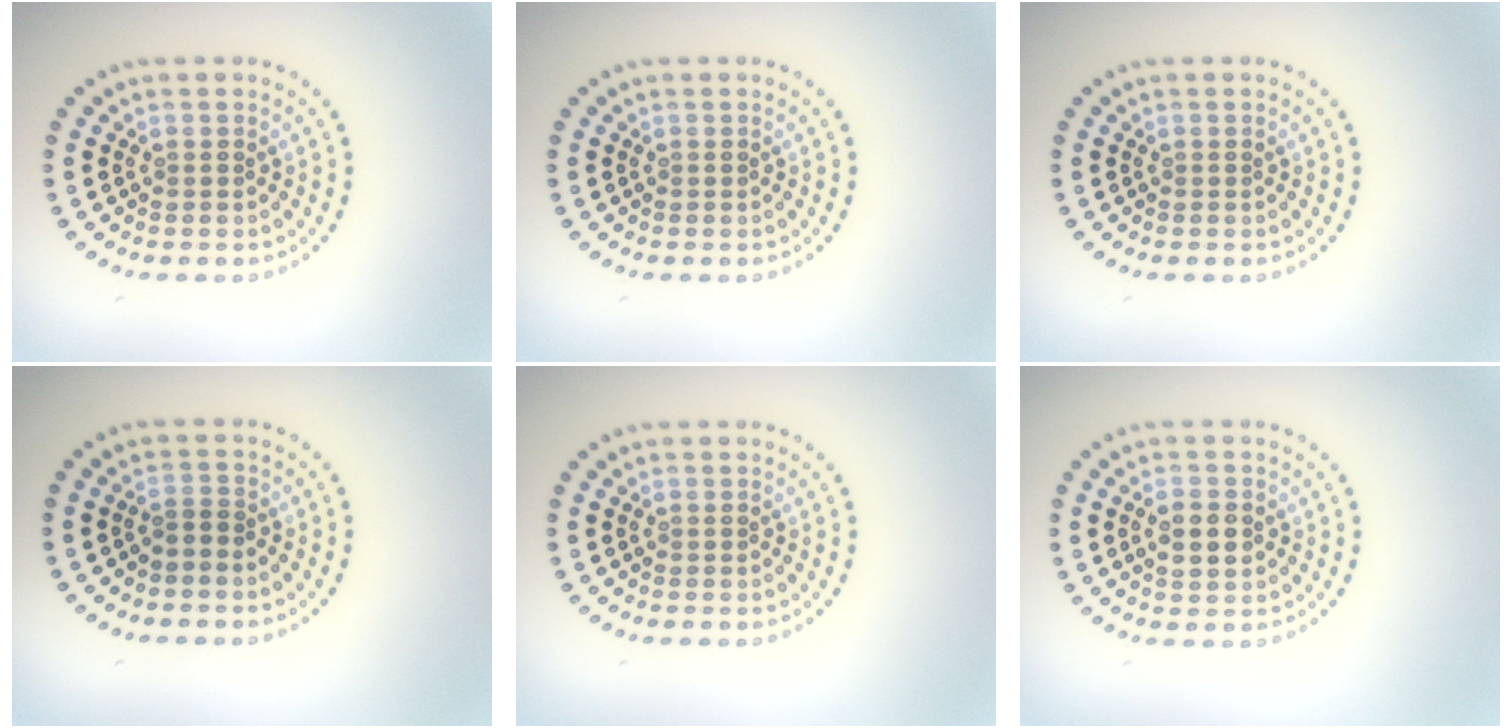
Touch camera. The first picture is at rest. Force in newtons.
{"total": 0.0}
{"total": 0.0}
{"total": 0.9, "press": 0.6, "slide": 0.6}
{"total": 0.0}
{"total": 2.5, "press": 2.5, "slide": 0.1}